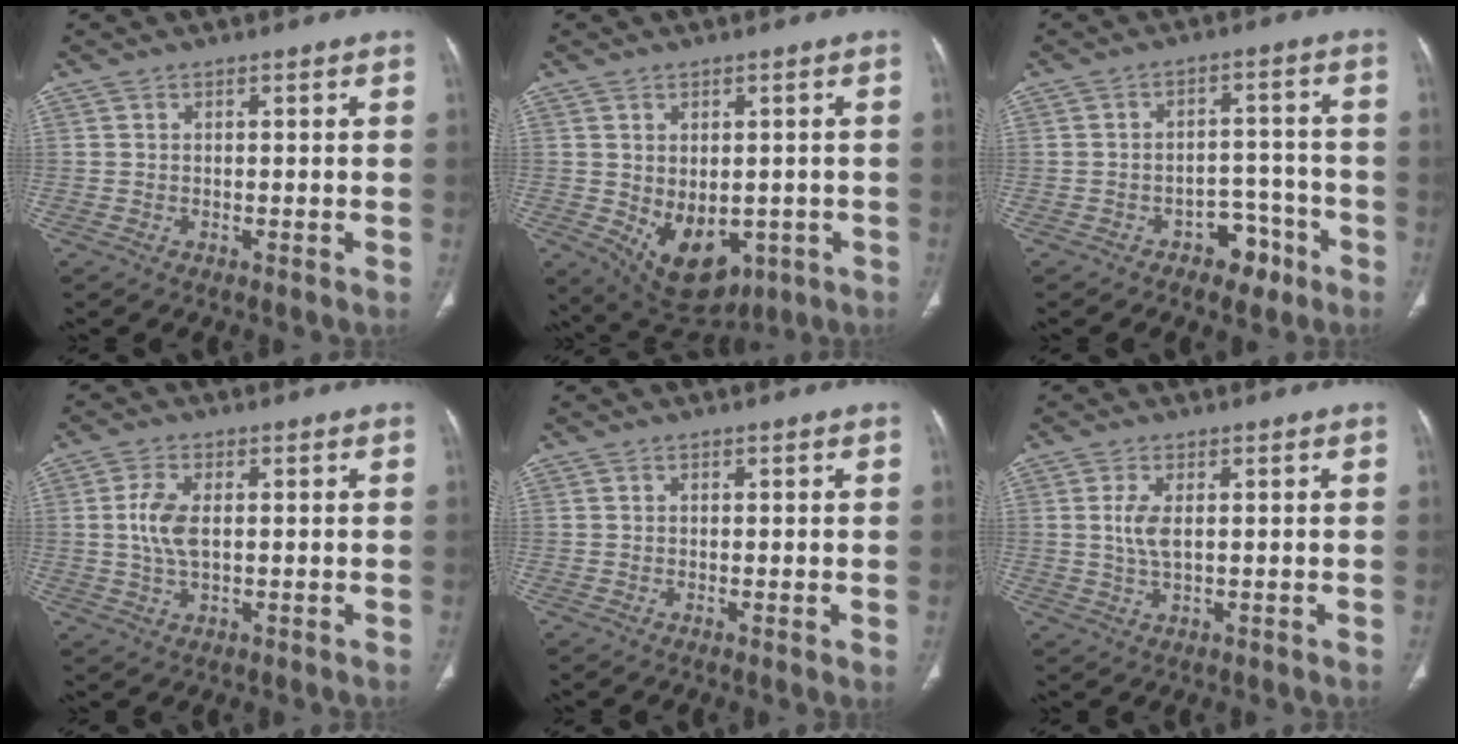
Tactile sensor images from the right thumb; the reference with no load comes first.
{"total": 11.6, "force": [-2.6, 7.6, 8.3], "torque": [-0.102, -0.007, -0.011]}
{"total": 6.3, "force": [-3.9, 4.1, 2.7], "torque": [-0.006, 0.044, -0.054]}
{"total": 5.9, "force": [0.5, 3.0, 5.1], "torque": [-0.114, 0.000, 0.010]}
{"total": 0.8, "force": [0.0, 0.1, 0.8], "torque": [-0.019, -0.006, -0.001]}
{"total": 3.9, "force": [0.6, 1.5, 3.5], "torque": [-0.085, -0.003, 0.017]}